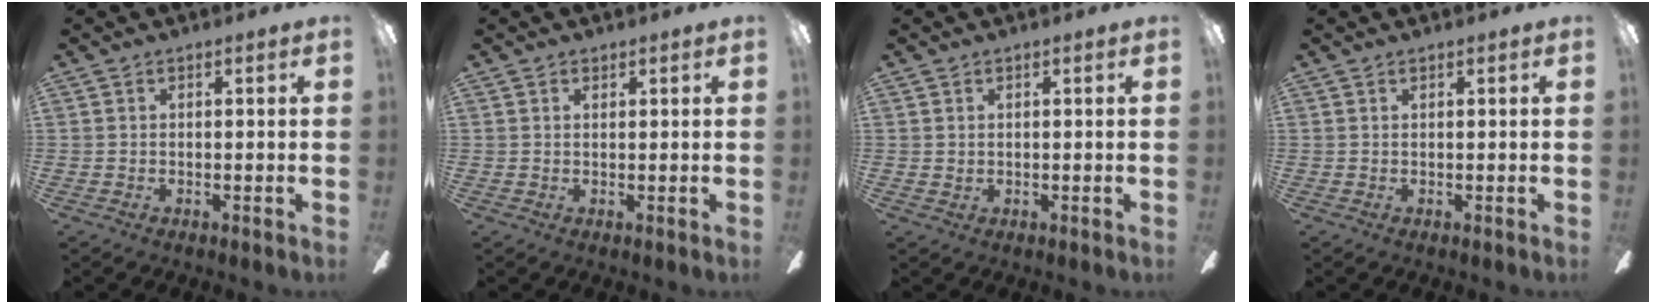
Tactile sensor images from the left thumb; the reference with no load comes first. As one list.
[{"total": 1.1, "force": [0.8, 0.5, 0.6], "torque": [-0.006, -0.002, 0.013]}, {"total": 0.7, "force": [0.4, 0.4, 0.3], "torque": [-0.007, 0.003, 0.007]}, {"total": 0.5, "force": [0.4, 0.1, 0.3], "torque": [-0.008, 0.001, 0.008]}]